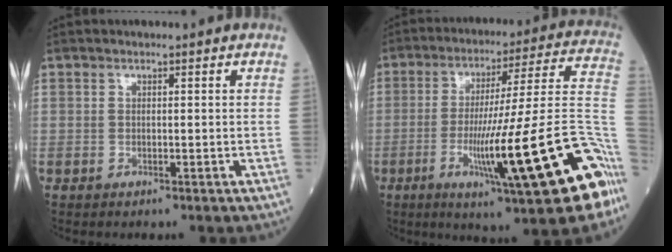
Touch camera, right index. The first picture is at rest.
{"total": 23.4, "force": [-10.0, 0.1, 21.2], "torque": [-0.258, -0.011, -0.153]}